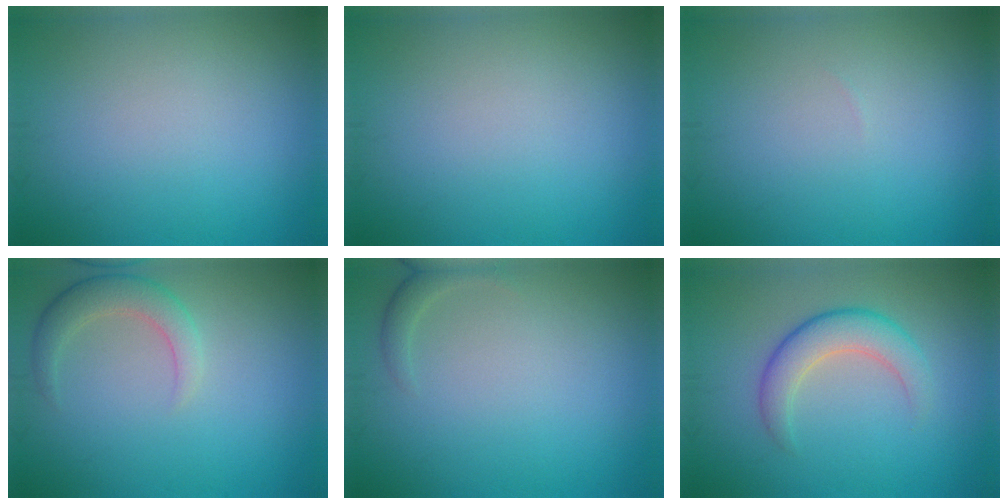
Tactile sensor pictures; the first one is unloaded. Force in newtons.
{"total": 0.0}
{"total": 0.0}
{"total": 2.9, "press": 2.9, "slide": 0.4}
{"total": 1.2, "press": 1.2, "slide": 0.1}
{"total": 4.0, "press": 4.0, "slide": 0.1}